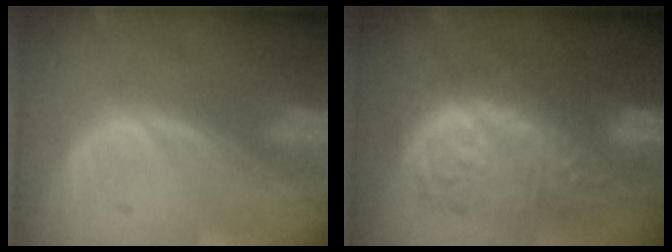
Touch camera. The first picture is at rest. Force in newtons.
{"total": 13.0, "press": 13.0, "slide": 1.3}